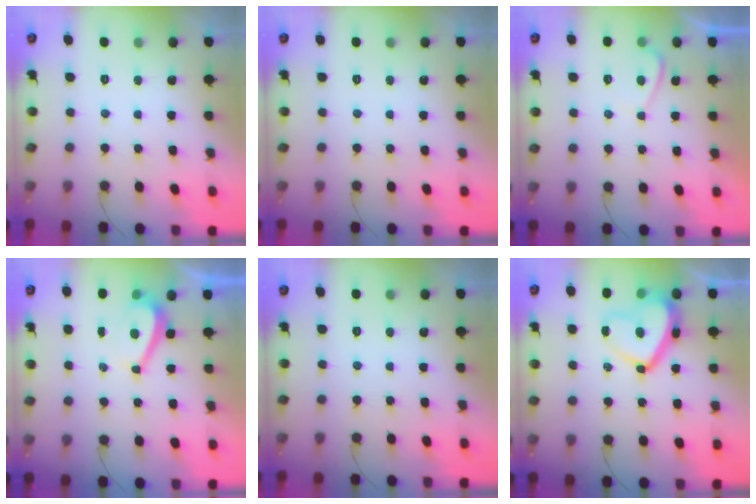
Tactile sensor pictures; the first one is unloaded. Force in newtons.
{"total": 0.0}
{"total": 0.0}
{"total": 5.1, "press": 5.1, "slide": 0.6}
{"total": 0.0}
{"total": 14.5, "press": 14.4, "slide": 1.8}